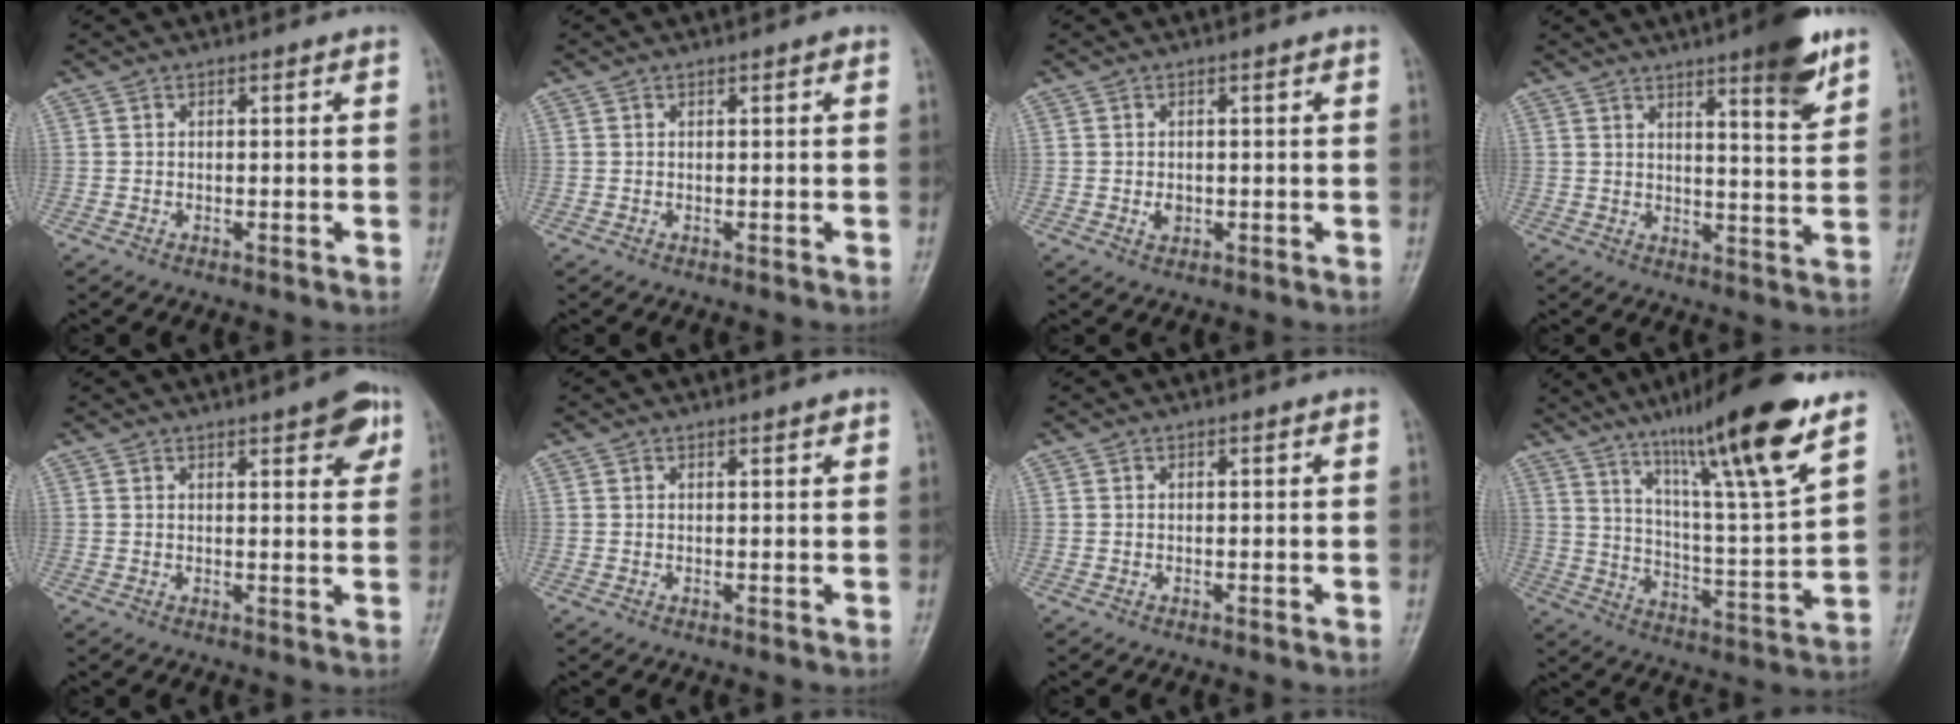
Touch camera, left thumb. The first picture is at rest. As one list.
[{"total": 0.6, "force": [0.3, 0.2, 0.5], "torque": [-0.007, 0.000, 0.001]}, {"total": 1.9, "force": [-0.1, 1.4, 1.3], "torque": [-0.013, -0.001, 0.001]}, {"total": 10.0, "force": [6.4, 1.5, 7.6], "torque": [-0.092, -0.039, 0.086]}, {"total": 6.3, "force": [3.4, 2.0, 4.9], "torque": [-0.045, -0.012, 0.037]}, {"total": 1.0, "force": [0.7, 0.3, 0.7], "torque": [-0.009, -0.002, 0.009]}, {"total": 0.0}, {"total": 20.6, "force": [13.1, 1.7, 15.8], "torque": [-0.234, -0.060, 0.217]}]